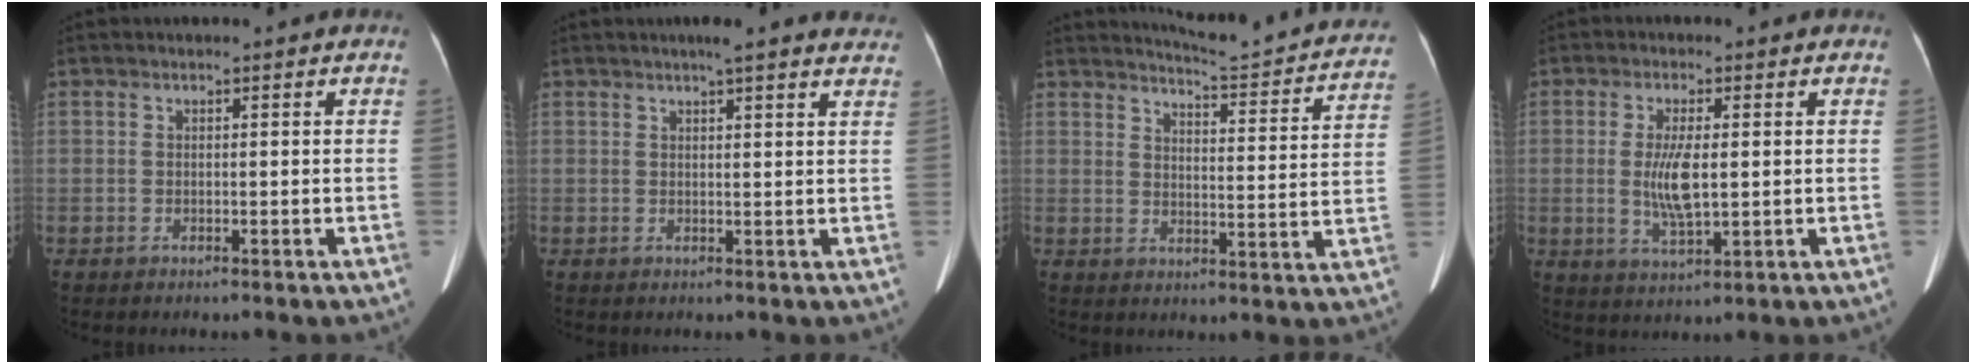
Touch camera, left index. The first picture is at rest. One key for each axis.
{"total": 9.9, "fx": 8.6, "fy": 0.9, "fz": 4.9, "tx": -0.051, "ty": 0.007, "tz": 0.084}
{"total": 16.8, "fx": 16.0, "fy": 0.9, "fz": 4.8, "tx": -0.065, "ty": -0.062, "tz": 0.183}
{"total": 6.0, "fx": 0.2, "fy": 1.5, "fz": 5.8, "tx": -0.119, "ty": -0.007, "tz": 0.007}